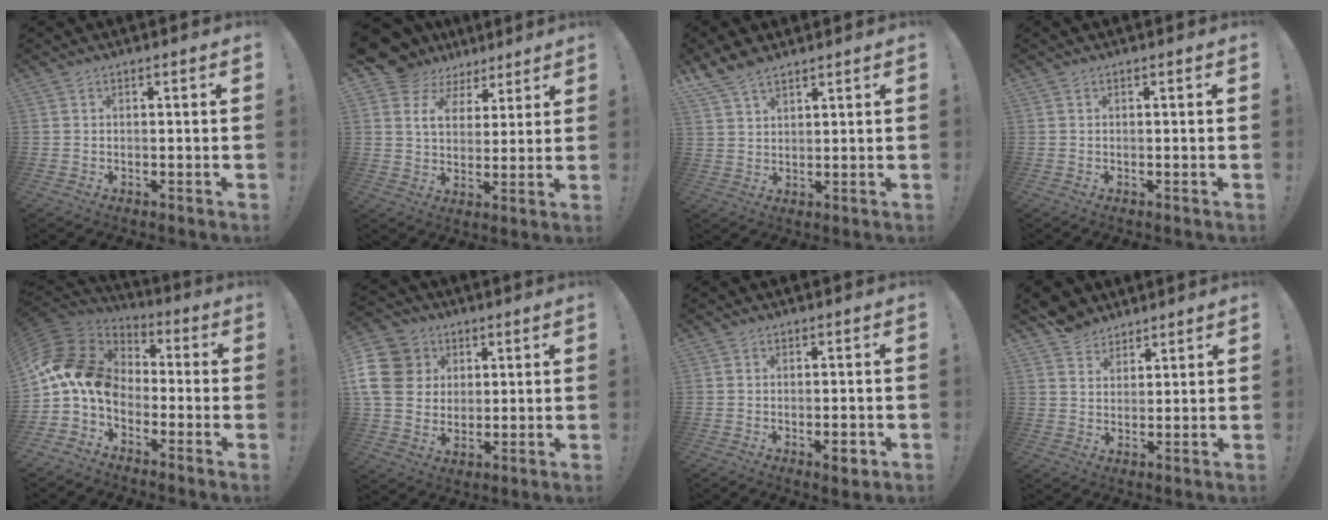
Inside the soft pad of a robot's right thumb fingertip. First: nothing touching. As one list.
[{"total": 9.8, "force": [6.0, 6.6, 3.9], "torque": [-0.070, -0.044, 0.117]}, {"total": 6.6, "force": [5.2, 2.8, 2.8], "torque": [-0.050, -0.024, 0.101]}, {"total": 0.0}, {"total": 14.6, "force": [-0.6, 10.3, 10.3], "torque": [-0.201, 0.014, -0.010]}, {"total": 16.1, "force": [4.1, 13.6, 7.6], "torque": [-0.129, -0.012, 0.089]}, {"total": 3.0, "force": [-1.2, 1.1, 2.6], "torque": [-0.028, 0.002, -0.018]}, {"total": 7.3, "force": [5.4, 4.9, 0.4], "torque": [-0.014, -0.041, 0.108]}]